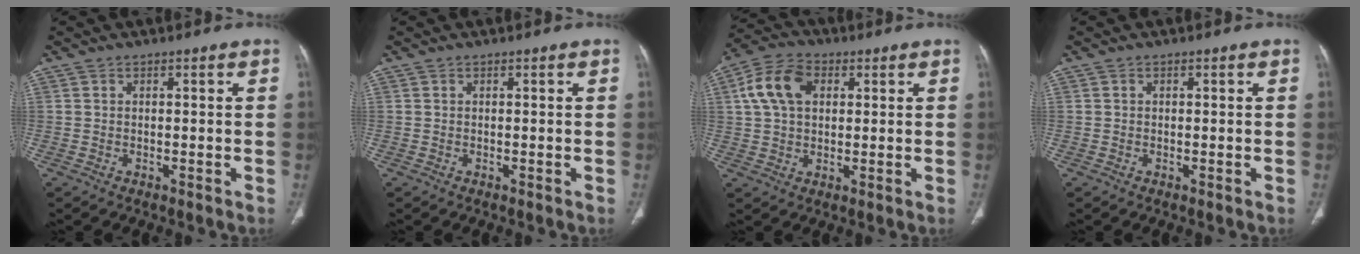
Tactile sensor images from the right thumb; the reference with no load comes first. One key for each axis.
{"total": 0.0}
{"total": 10.1, "fx": 2.7, "fy": 6.8, "fz": 7.0, "tx": -0.128, "ty": 0.016, "tz": 0.045}
{"total": 0.0}